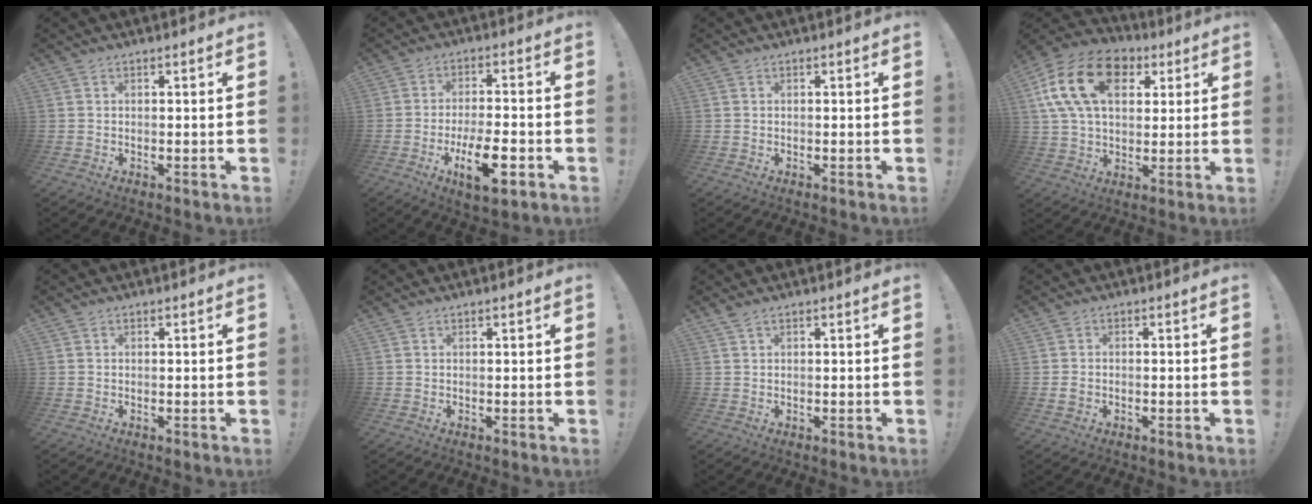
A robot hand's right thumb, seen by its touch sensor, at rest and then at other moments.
{"total": 12.0, "force": [-5.2, 3.8, 10.2], "torque": [-0.163, 0.008, -0.087]}
{"total": 0.0}
{"total": 20.3, "force": [6.8, 13.4, 13.6], "torque": [-0.244, -0.009, 0.123]}
{"total": 0.0}
{"total": 0.5, "force": [0.4, 0.0, 0.4], "torque": [-0.008, 0.001, 0.007]}
{"total": 1.3, "force": [0.9, 0.2, 0.9], "torque": [-0.023, 0.001, 0.016]}
{"total": 1.8, "force": [-0.6, 1.3, 1.0], "torque": [-0.024, 0.008, -0.008]}